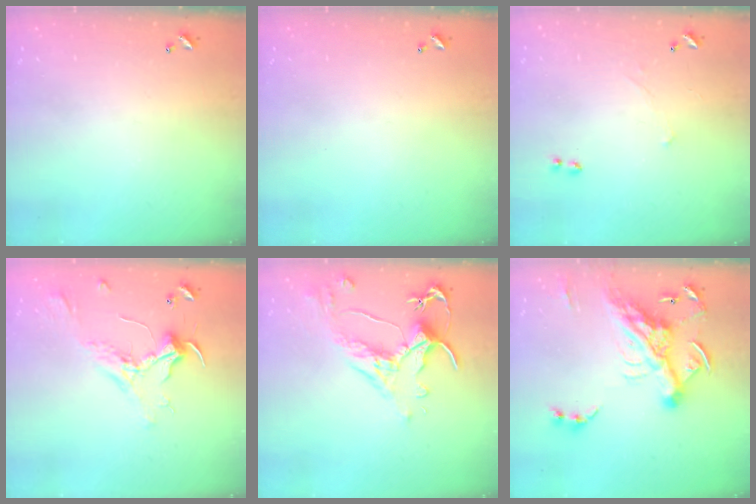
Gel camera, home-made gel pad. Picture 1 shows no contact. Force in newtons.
{"total": 0.0}
{"total": 1.7, "press": 1.7, "slide": 0.4}
{"total": 2.3, "press": 2.2, "slide": 0.8}
{"total": 2.6, "press": 2.2, "slide": 1.3}
{"total": 18.2, "press": 18.0, "slide": 2.7}